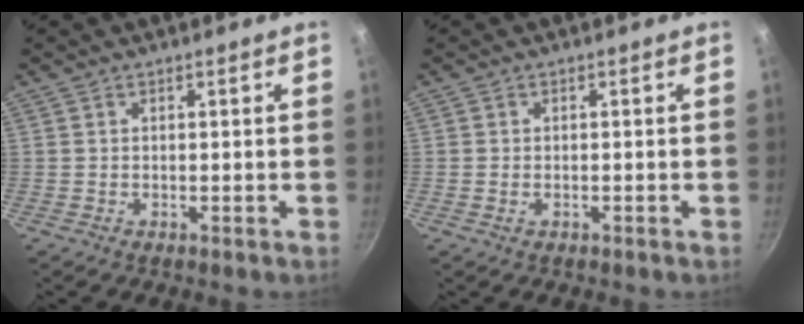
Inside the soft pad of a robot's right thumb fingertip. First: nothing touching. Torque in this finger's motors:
{"motor_torque": [-0.61, -0.29, -0.64, 0.27, -0.05]}